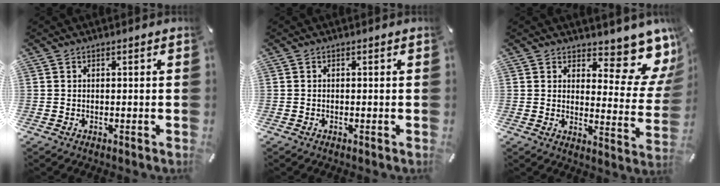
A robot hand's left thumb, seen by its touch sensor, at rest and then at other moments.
{"total": 0.0}
{"total": 12.8, "force": [9.1, 5.5, 7.2], "torque": [-0.068, -0.091, 0.151]}